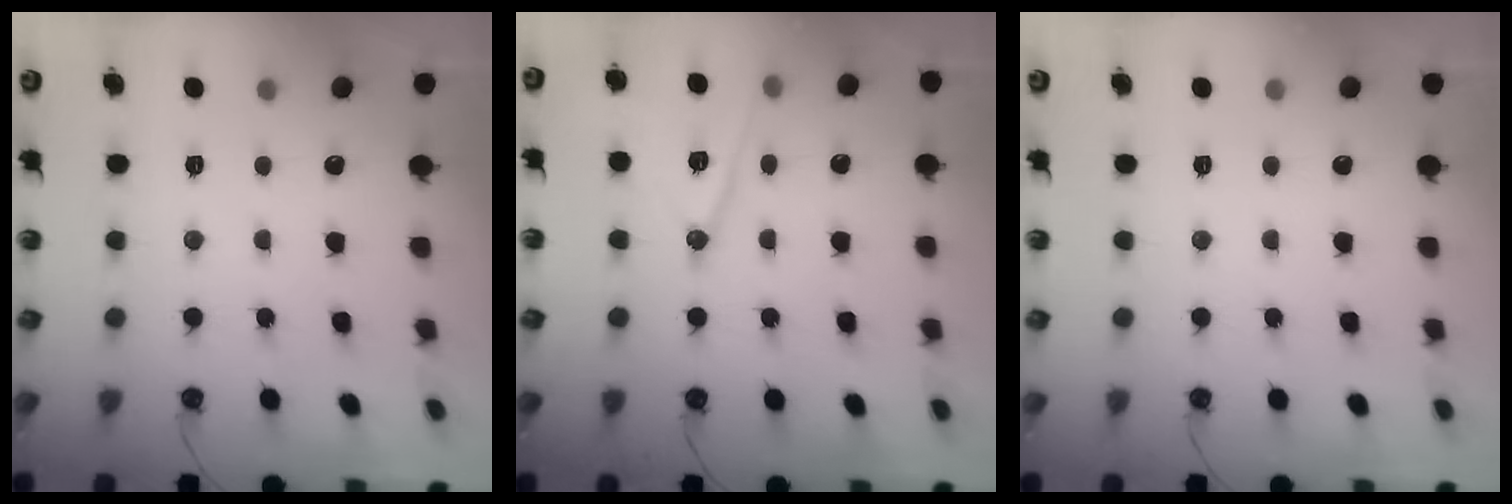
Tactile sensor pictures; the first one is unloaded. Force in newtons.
{"total": 12.3, "press": 11.8, "slide": 3.2}
{"total": 0.0}